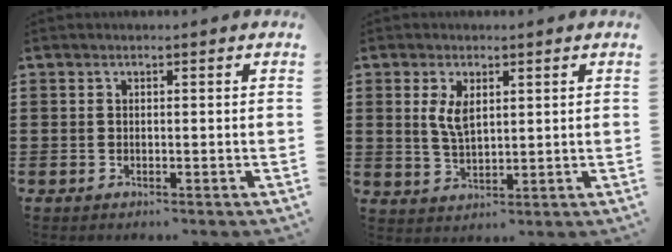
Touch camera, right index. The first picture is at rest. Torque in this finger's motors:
{"motor_torque": [0.34, 0.34, 0.15, 0.13]}